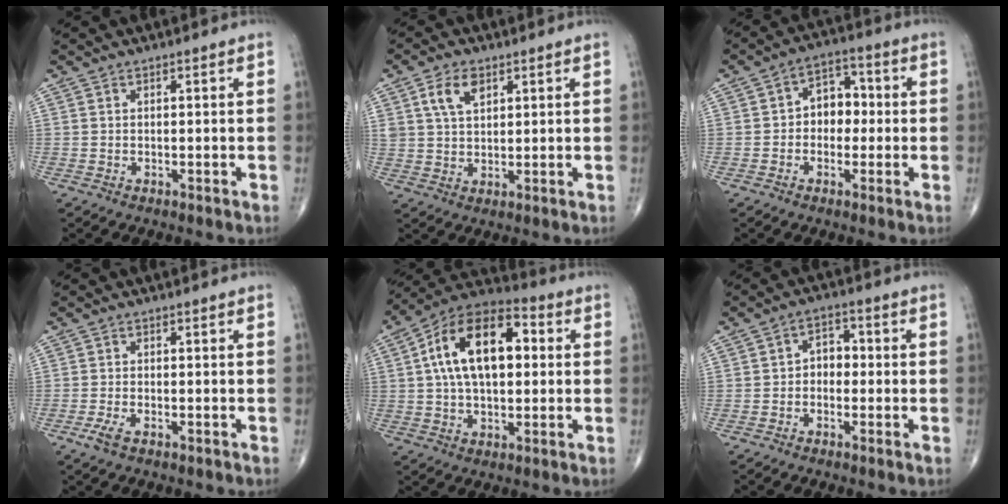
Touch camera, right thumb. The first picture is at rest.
{"total": 6.2, "force": [2.8, 3.7, 4.0], "torque": [-0.064, -0.008, 0.055]}
{"total": 7.0, "force": [-0.3, 5.3, 4.5], "torque": [-0.030, 0.023, -0.018]}
{"total": 2.6, "force": [-1.4, 1.0, 1.9], "torque": [-0.046, 0.003, -0.029]}
{"total": 17.8, "force": [2.9, 9.9, 14.5], "torque": [-0.232, 0.025, 0.040]}
{"total": 4.2, "force": [-0.5, 3.2, 2.7], "torque": [-0.017, 0.018, -0.021]}